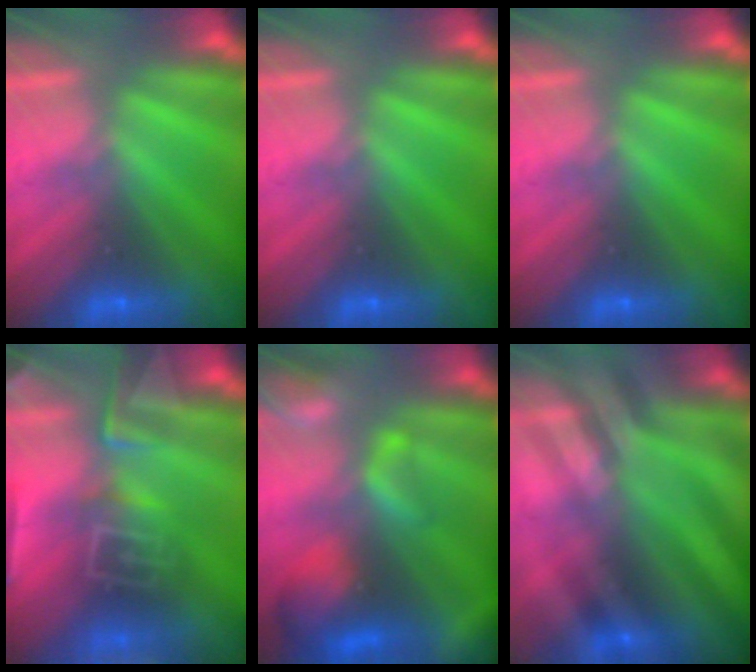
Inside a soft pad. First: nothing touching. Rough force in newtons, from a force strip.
{"total": 0.0}
{"total": 0.0}
{"total": 8.9}
{"total": 7.9}
{"total": 2.6}